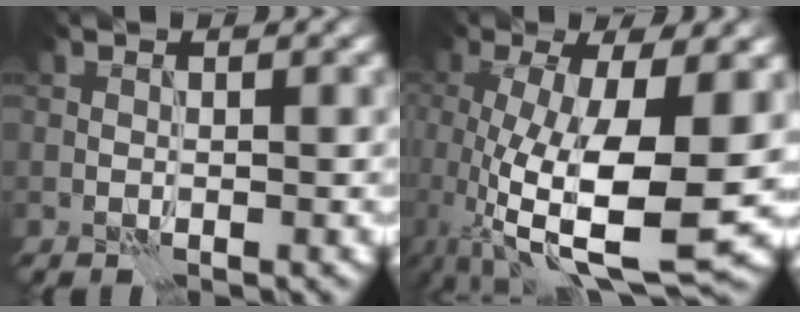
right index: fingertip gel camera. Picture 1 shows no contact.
{"total": 12.2, "force": [-2.0, 4.2, 11.3], "torque": [-0.207, -0.027, -0.029]}